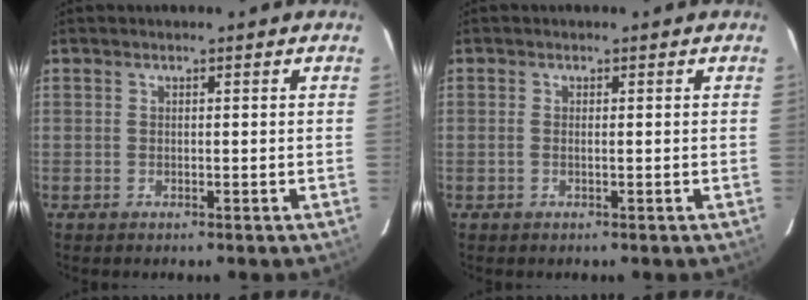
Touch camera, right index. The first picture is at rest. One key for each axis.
{"total": 0.6, "fx": -0.1, "fy": 0.0, "fz": 0.6, "tx": -0.015, "ty": 0.001, "tz": -0.004}